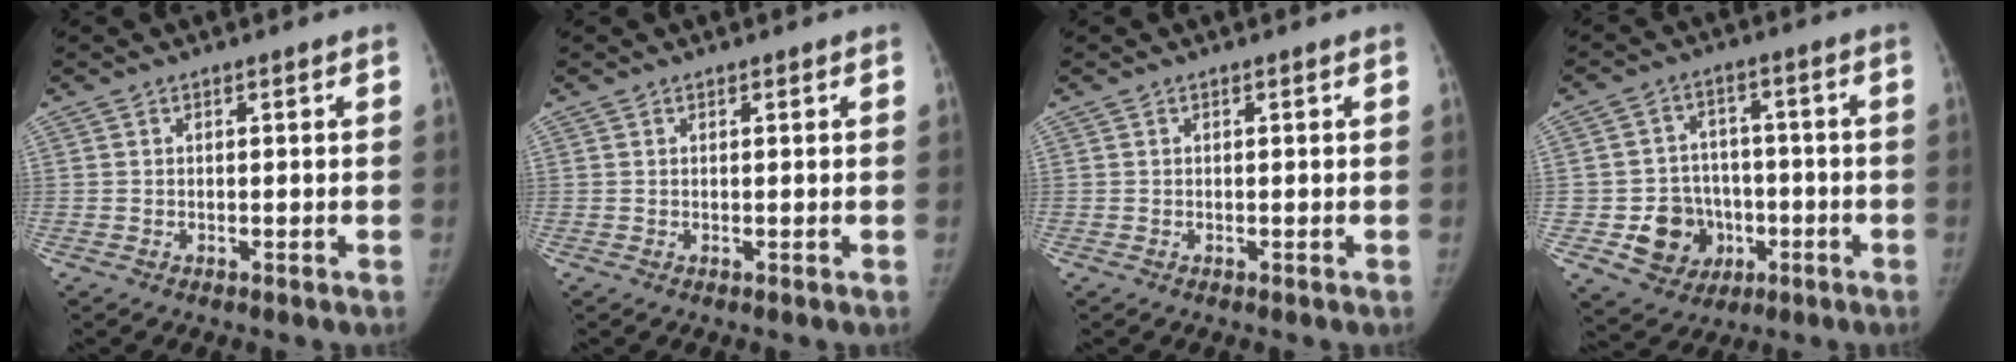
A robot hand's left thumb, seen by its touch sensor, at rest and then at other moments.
{"total": 0.0}
{"total": 0.0}
{"total": 10.6, "force": [-3.1, 9.3, 4.0], "torque": [-0.023, 0.022, -0.038]}